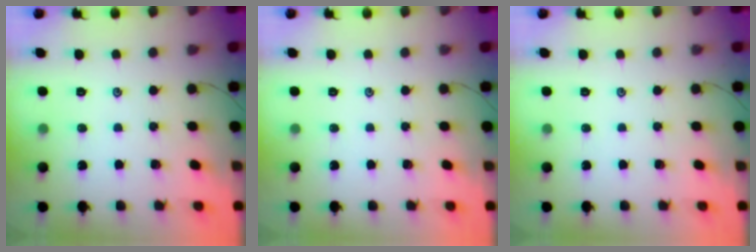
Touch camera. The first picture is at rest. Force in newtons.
{"total": 0.0}
{"total": 0.0}